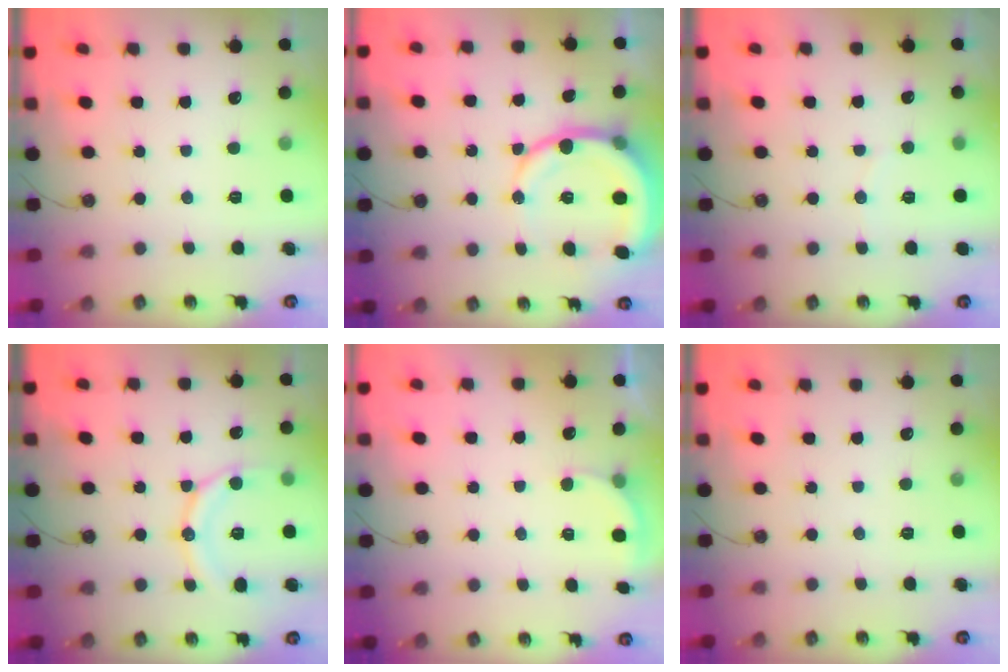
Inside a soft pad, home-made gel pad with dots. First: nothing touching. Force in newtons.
{"total": 12.0, "press": 11.8, "slide": 2.2}
{"total": 2.3, "press": 2.0, "slide": 1.0}
{"total": 13.1, "press": 13.0, "slide": 1.5}
{"total": 2.5, "press": 2.4, "slide": 0.7}
{"total": 0.0}